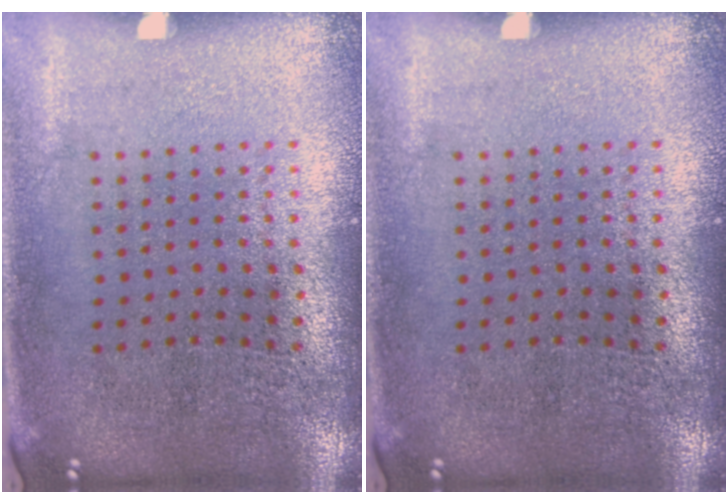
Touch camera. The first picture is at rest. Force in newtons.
{"total": 0.0}